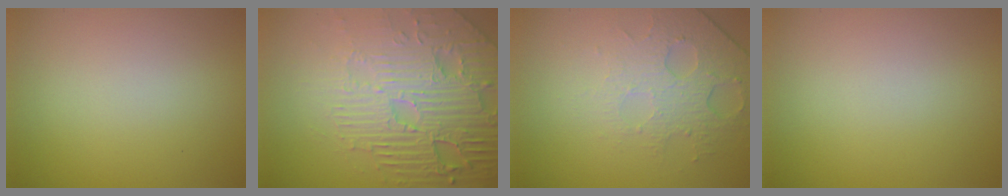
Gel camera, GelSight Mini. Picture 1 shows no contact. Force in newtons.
{"total": 8.8, "press": 6.3, "slide": 6.2}
{"total": 4.5, "press": 2.9, "slide": 3.5}
{"total": 0.0}